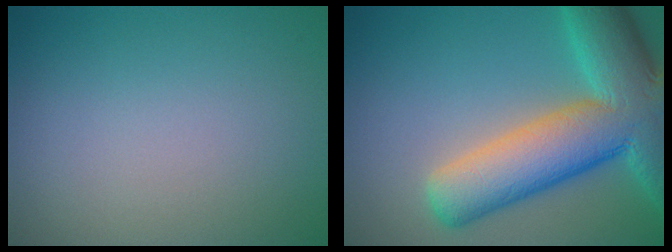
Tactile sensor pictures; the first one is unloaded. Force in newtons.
{"total": 12.0, "press": 12.0, "slide": 0.8}